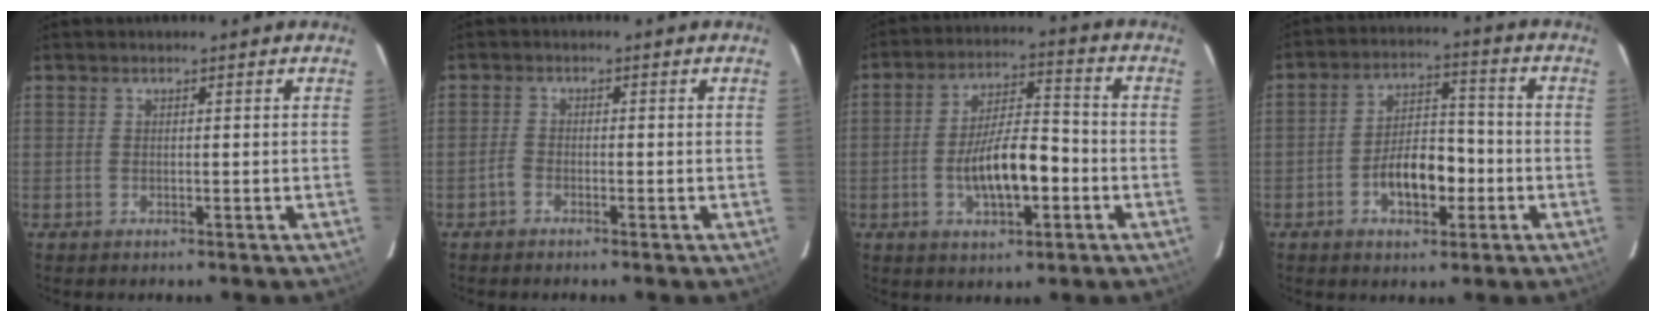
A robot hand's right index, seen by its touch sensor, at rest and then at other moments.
{"total": 1.5, "force": [-1.2, 0.7, 0.4], "torque": [-0.015, 0.002, -0.027]}
{"total": 11.2, "force": [-3.3, 4.0, 9.9], "torque": [-0.184, 0.008, -0.049]}
{"total": 9.2, "force": [-3.4, 4.7, 7.1], "torque": [-0.132, 0.017, -0.051]}